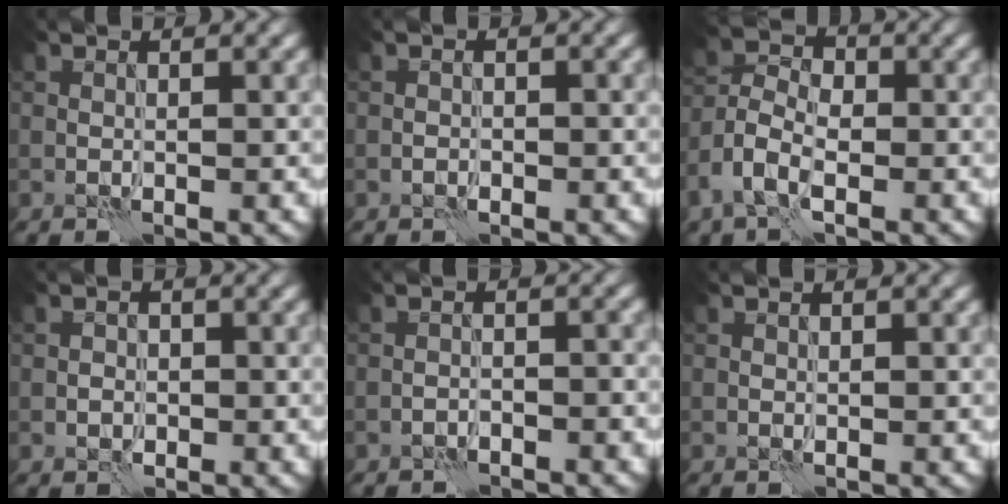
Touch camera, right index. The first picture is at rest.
{"total": 0.7, "force": [-0.5, 0.4, 0.3], "torque": [-0.001, 0.002, -0.009]}
{"total": 5.2, "force": [-2.7, 2.9, 3.3], "torque": [-0.068, 0.005, -0.063]}
{"total": 1.4, "force": [-0.4, 1.2, 0.6], "torque": [-0.004, 0.000, -0.008]}
{"total": 1.5, "force": [-1.4, 0.5, 0.5], "torque": [-0.004, 0.009, -0.025]}
{"total": 0.0}